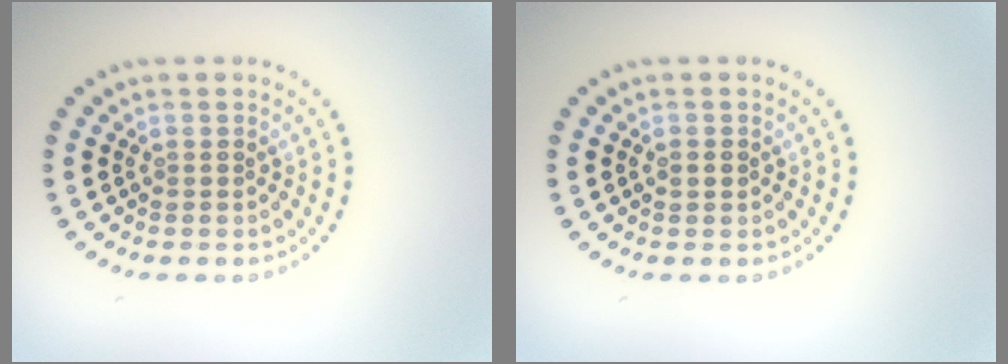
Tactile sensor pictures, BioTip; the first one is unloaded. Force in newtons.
{"total": 1.0, "press": 1.0, "slide": 0.1}